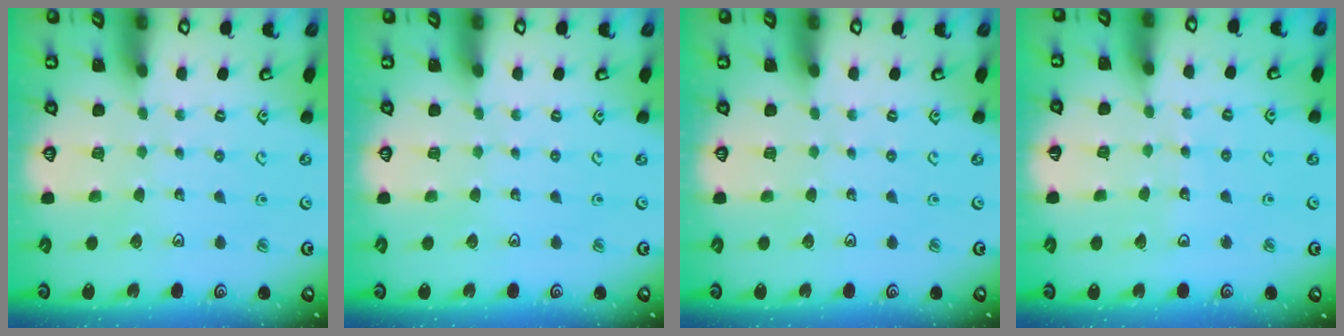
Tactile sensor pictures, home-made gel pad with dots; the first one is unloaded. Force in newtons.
{"total": 0.0}
{"total": 0.0}
{"total": 5.3, "press": 5.3, "slide": 0.7}